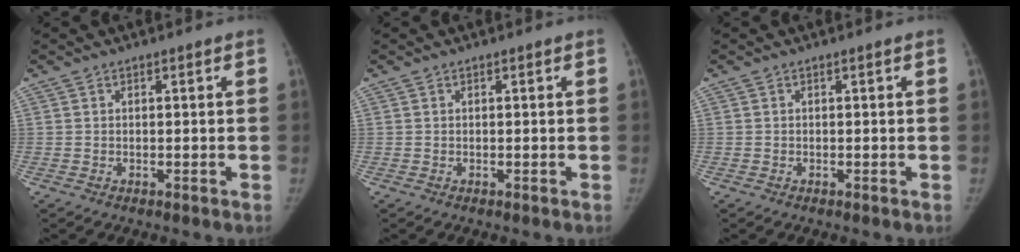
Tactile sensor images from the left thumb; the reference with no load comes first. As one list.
[{"total": 0.0}, {"total": 0.0}]